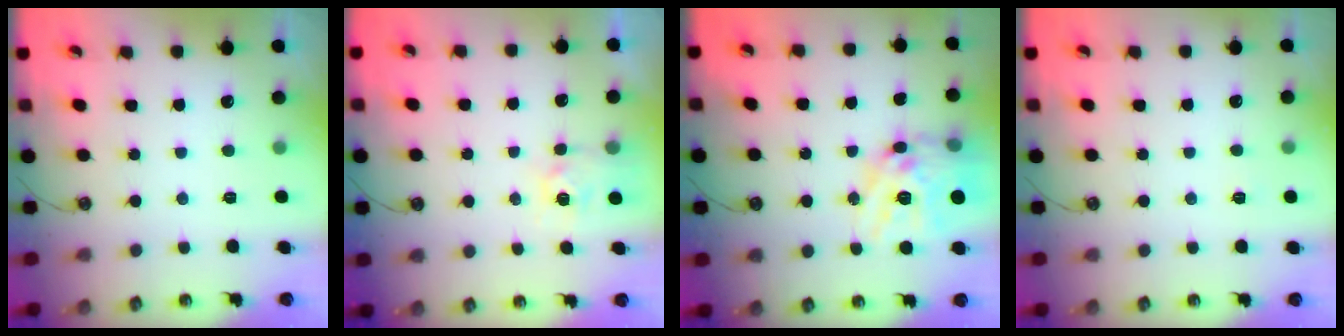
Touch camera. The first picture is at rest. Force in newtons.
{"total": 4.3, "press": 4.3, "slide": 0.4}
{"total": 19.1, "press": 19.0, "slide": 1.8}
{"total": 2.8, "press": 2.8, "slide": 0.3}